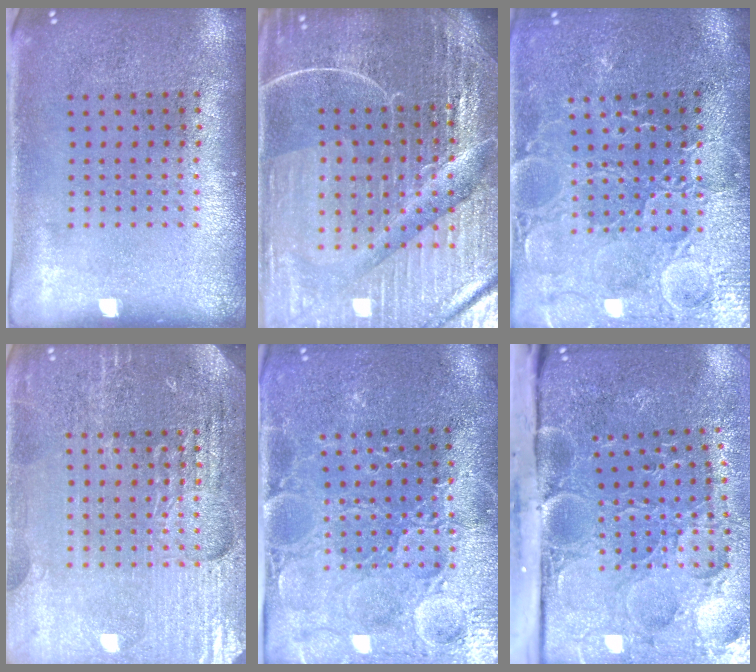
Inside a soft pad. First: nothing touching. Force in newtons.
{"total": 6.4, "press": 5.7, "slide": 2.9}
{"total": 3.7, "press": 3.6, "slide": 0.9}
{"total": 4.4, "press": 4.2, "slide": 1.5}
{"total": 3.8, "press": 3.7, "slide": 0.8}
{"total": 5.1, "press": 4.0, "slide": 3.1}